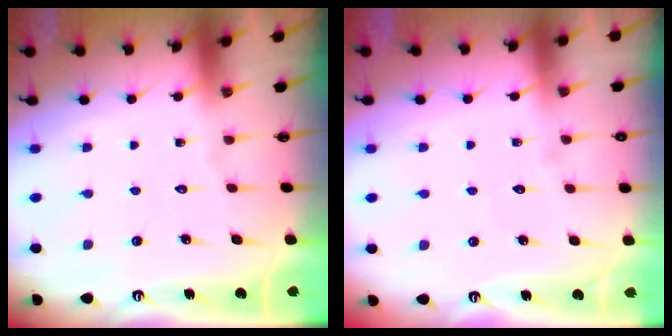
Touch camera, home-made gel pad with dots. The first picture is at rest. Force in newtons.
{"total": 2.8, "press": 2.8, "slide": 0.3}